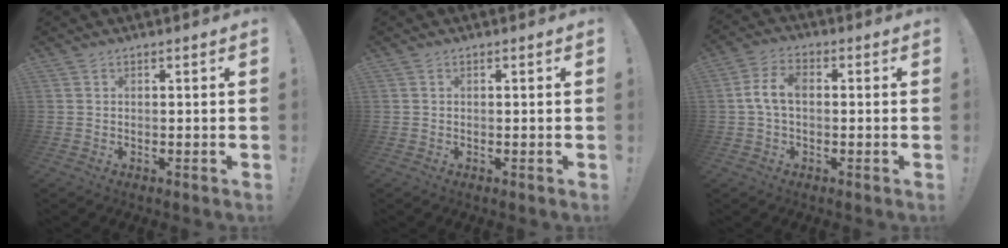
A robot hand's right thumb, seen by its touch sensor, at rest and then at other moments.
{"total": 0.0}
{"total": 7.3, "force": [0.1, 4.3, 6.0], "torque": [-0.109, 0.009, 0.002]}